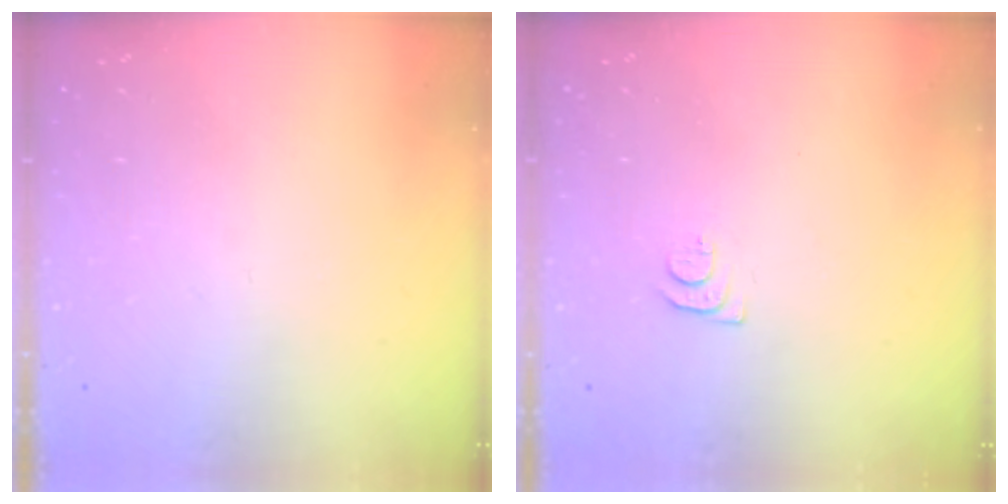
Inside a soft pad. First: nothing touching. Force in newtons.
{"total": 4.6, "press": 4.6, "slide": 0.6}